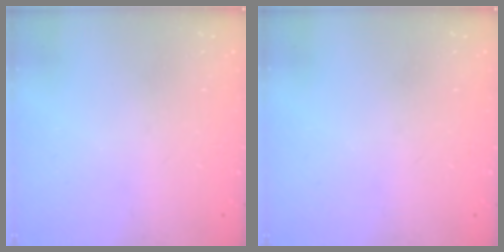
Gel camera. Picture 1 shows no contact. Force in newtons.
{"total": 0.0}